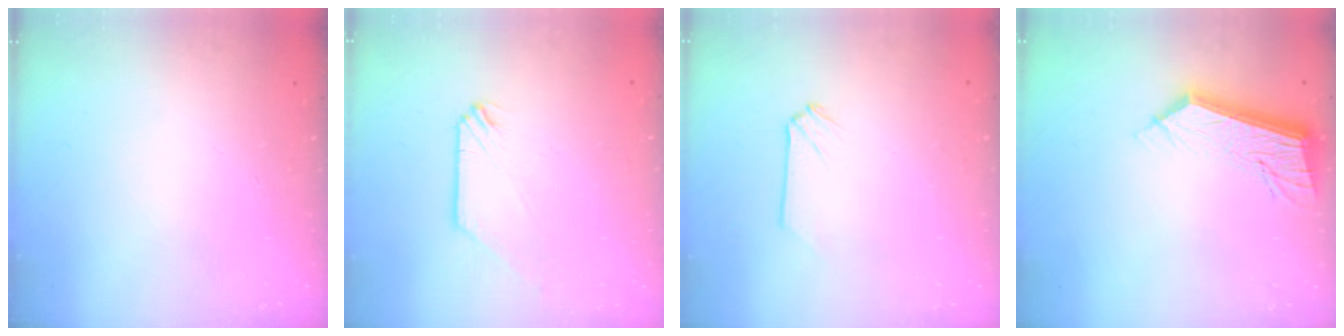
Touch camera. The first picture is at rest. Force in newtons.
{"total": 0.0}
{"total": 0.0}
{"total": 12.1, "press": 12.1, "slide": 0.4}